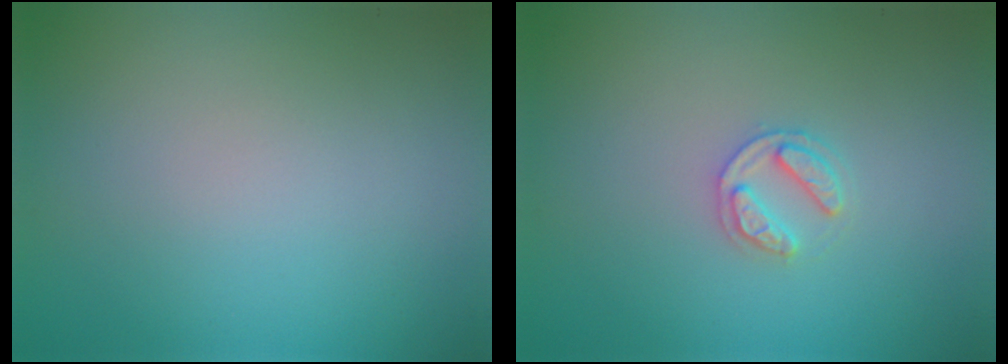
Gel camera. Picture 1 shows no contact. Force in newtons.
{"total": 2.0, "press": 2.0, "slide": 0.3}